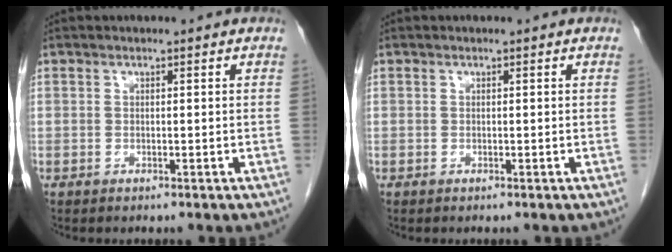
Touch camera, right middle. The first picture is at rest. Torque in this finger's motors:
{"motor_torque": [0.00, 0.00, 0.00, 0.00]}